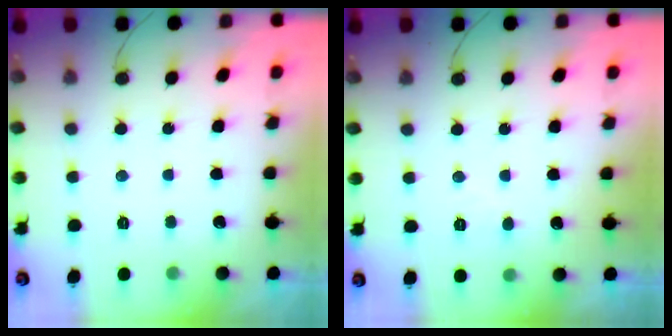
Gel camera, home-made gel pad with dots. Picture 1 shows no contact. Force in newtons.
{"total": 3.7, "press": 3.7, "slide": 0.4}